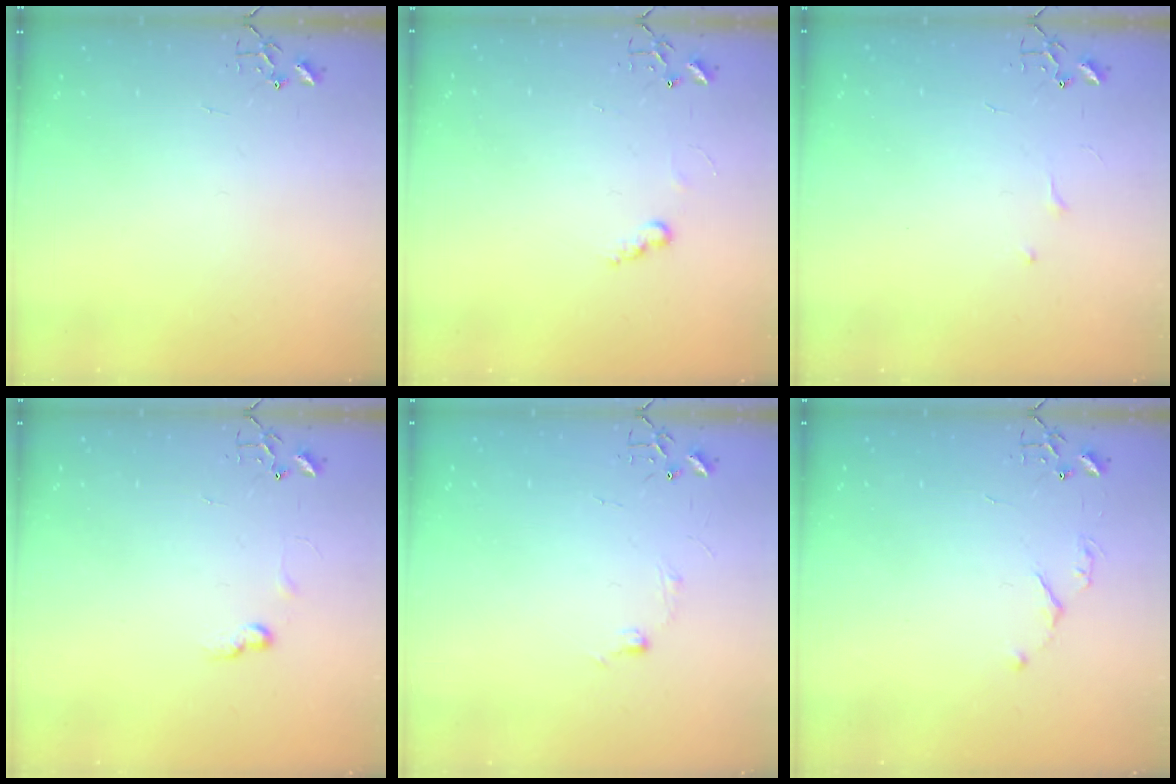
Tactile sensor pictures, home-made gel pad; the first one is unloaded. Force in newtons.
{"total": 5.0, "press": 5.0, "slide": 0.5}
{"total": 4.7, "press": 4.7, "slide": 0.7}
{"total": 6.7, "press": 6.6, "slide": 0.9}
{"total": 5.8, "press": 5.7, "slide": 0.7}
{"total": 4.3, "press": 4.3, "slide": 0.7}